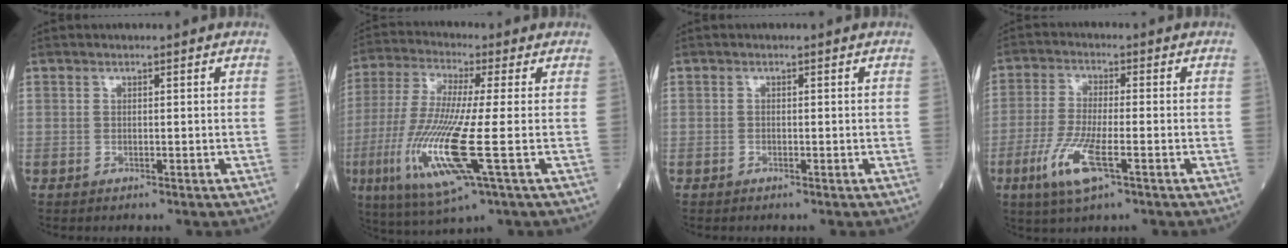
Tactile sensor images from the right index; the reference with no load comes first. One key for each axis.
{"total": 15.4, "fx": -3.9, "fy": 0.8, "fz": 14.9, "tx": -0.325, "ty": -0.027, "tz": -0.076}
{"total": 0.0}
{"total": 8.4, "fx": -3.6, "fy": 1.4, "fz": 7.4, "tx": -0.162, "ty": -0.018, "tz": -0.069}